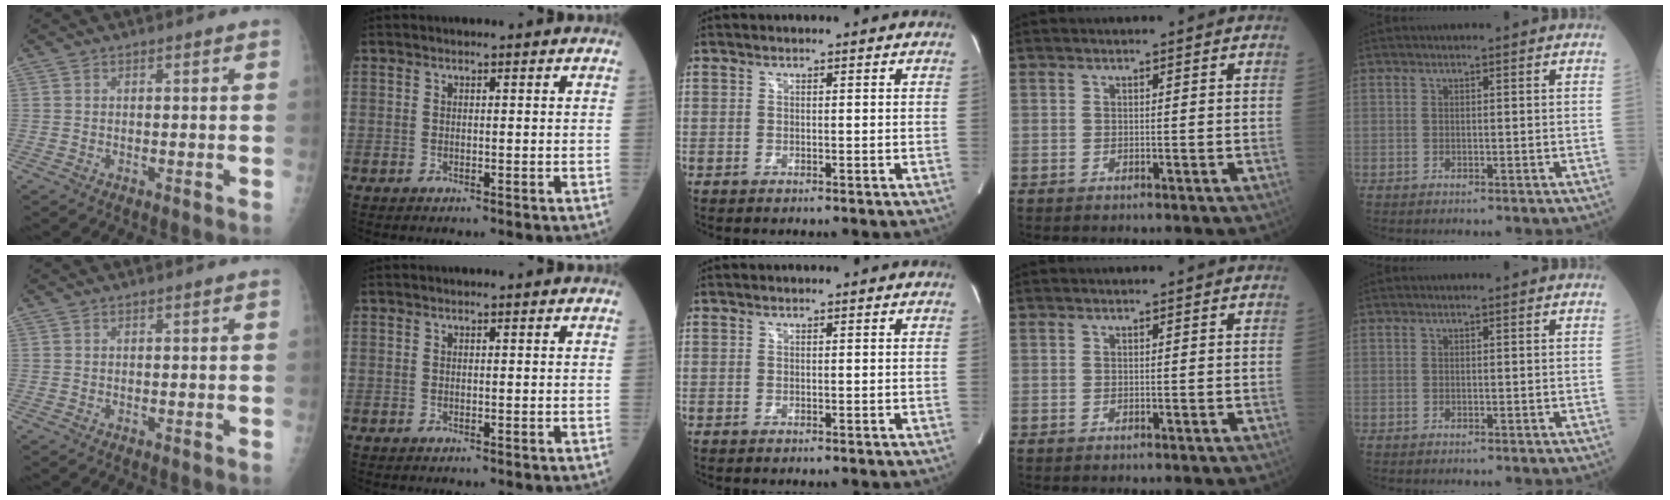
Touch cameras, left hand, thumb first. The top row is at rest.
{}